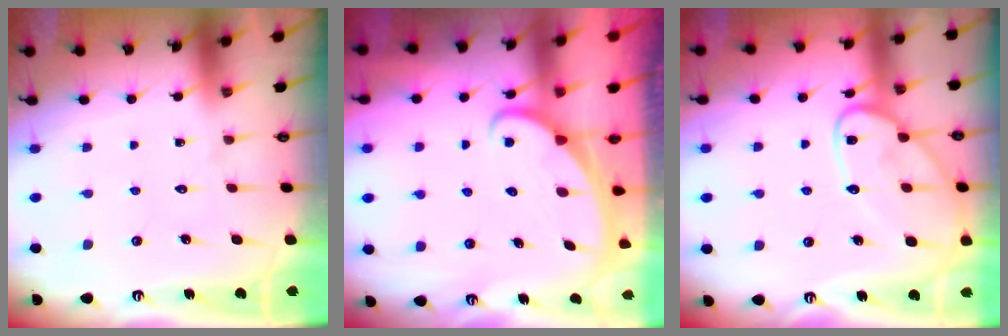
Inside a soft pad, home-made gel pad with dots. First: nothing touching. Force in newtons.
{"total": 2.2, "press": 2.2, "slide": 0.1}
{"total": 13.8, "press": 13.8, "slide": 1.2}